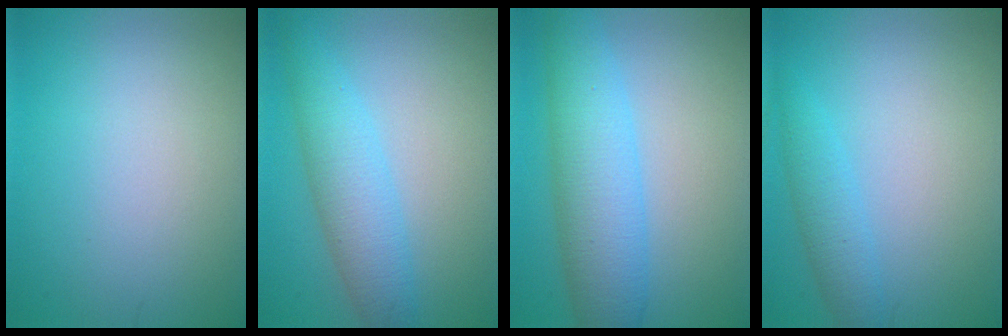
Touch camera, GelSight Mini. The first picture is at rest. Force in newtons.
{"total": 4.4, "press": 4.4, "slide": 0.1}
{"total": 6.1, "press": 6.1, "slide": 0.1}
{"total": 2.2, "press": 2.2, "slide": 0.2}